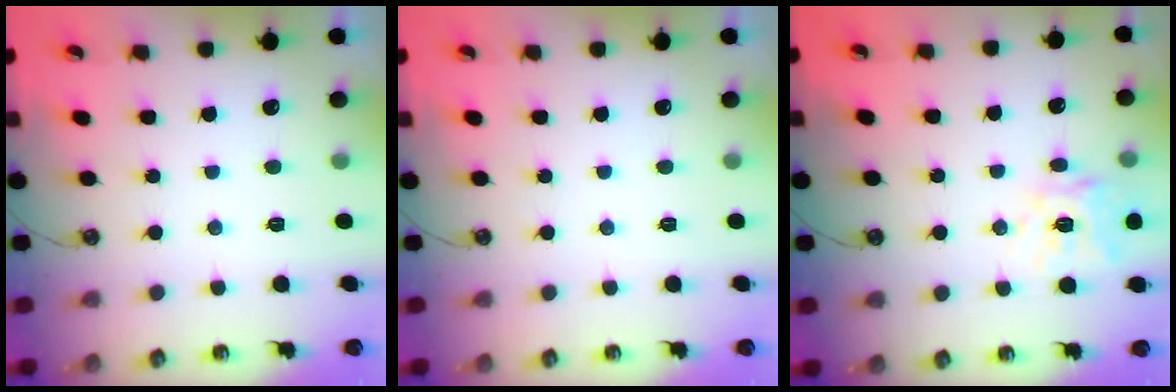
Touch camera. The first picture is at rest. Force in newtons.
{"total": 0.0}
{"total": 13.5, "press": 13.4, "slide": 1.6}